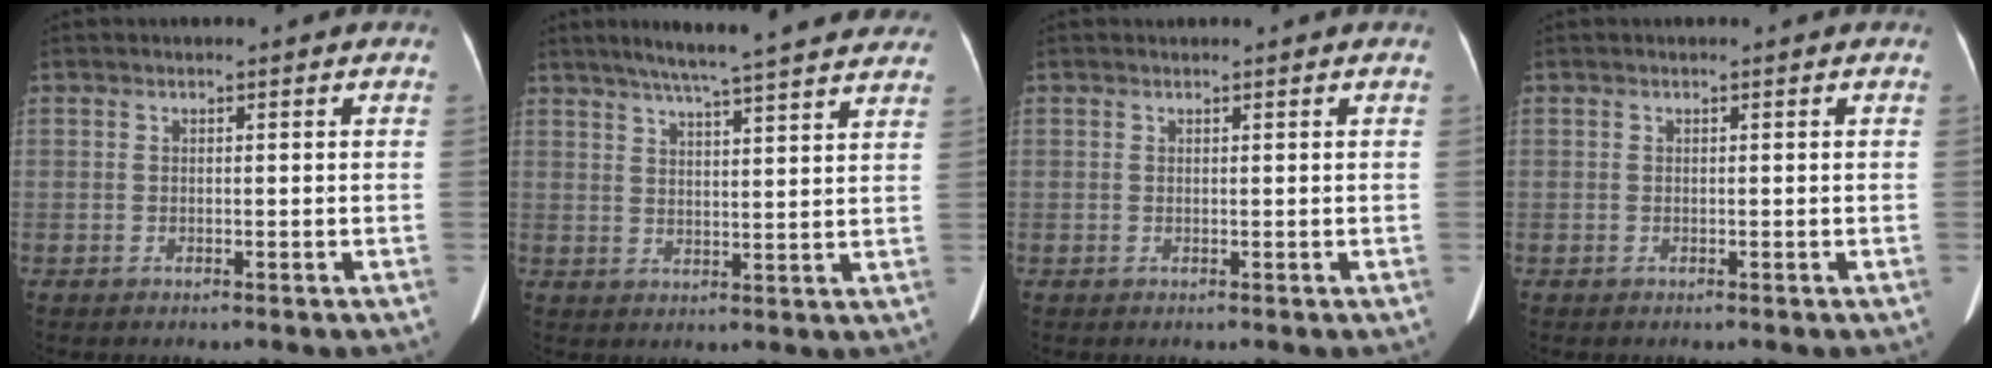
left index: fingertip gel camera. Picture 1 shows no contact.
{"total": 19.2, "force": [16.5, 1.5, 9.7], "torque": [-0.145, 0.024, 0.213]}
{"total": 0.0}
{"total": 0.0}